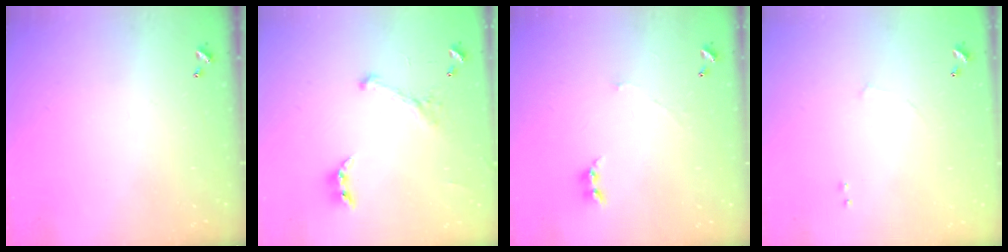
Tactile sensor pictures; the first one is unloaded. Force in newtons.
{"total": 1.0, "press": 0.7, "slide": 0.7}
{"total": 1.5, "press": 1.4, "slide": 0.2}
{"total": 6.3, "press": 6.3, "slide": 0.7}